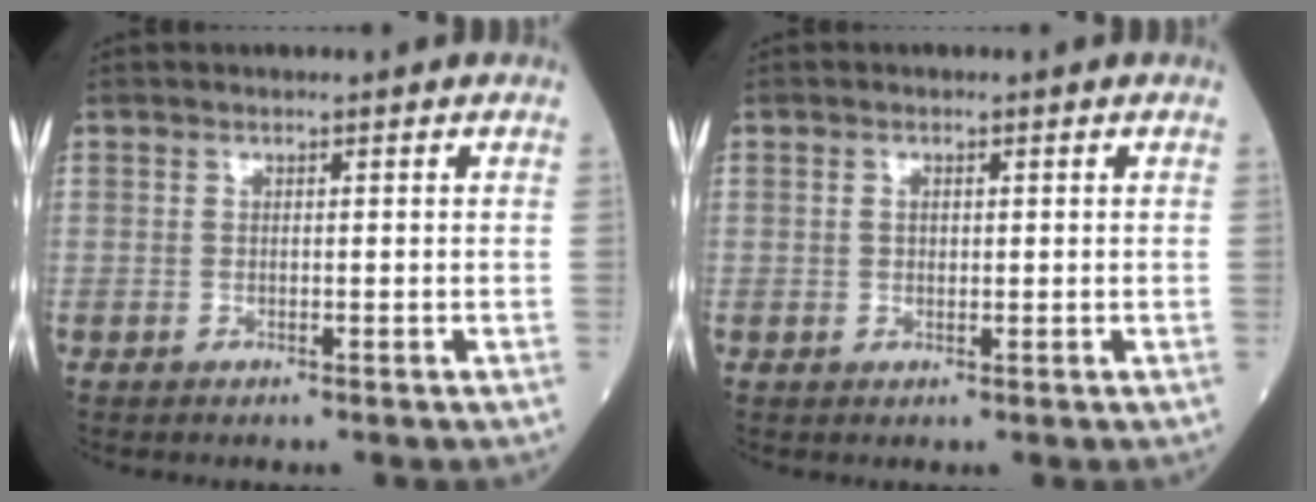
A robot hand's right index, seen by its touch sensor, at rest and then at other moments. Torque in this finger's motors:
{"motor_torque": [-0.11, 0.12, -0.05, -0.01]}